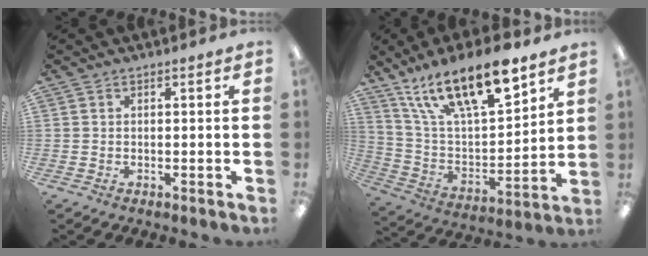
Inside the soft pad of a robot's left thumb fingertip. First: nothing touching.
{"total": 20.4, "force": [14.4, 6.8, 12.7], "torque": [-0.222, -0.084, 0.249]}